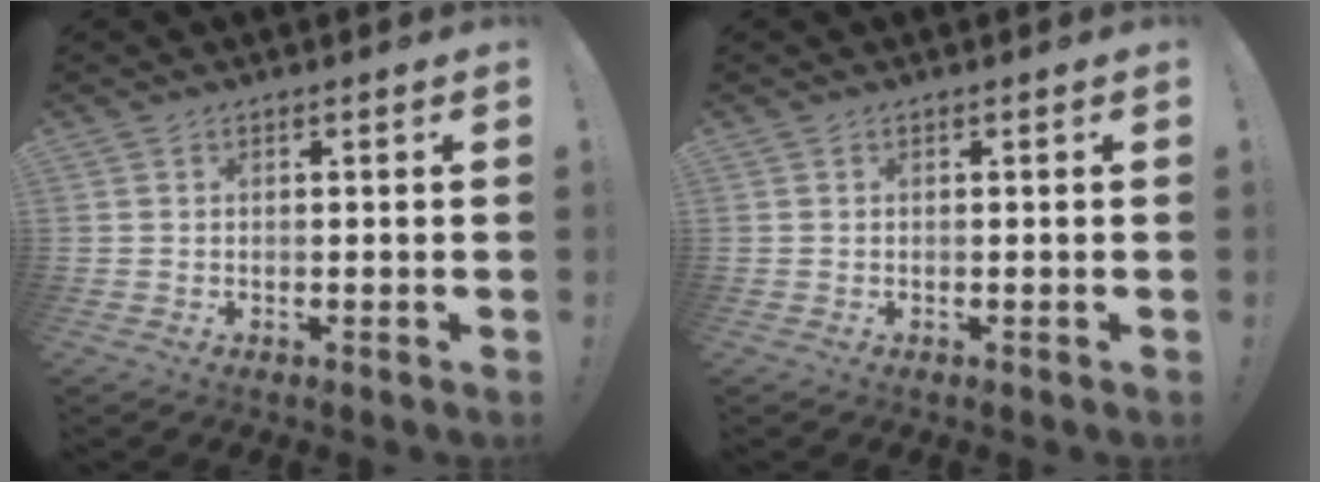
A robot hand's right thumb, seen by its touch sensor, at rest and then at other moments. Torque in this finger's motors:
{"motor_torque": [0.00, 0.00, 0.00, 0.00, 0.00]}